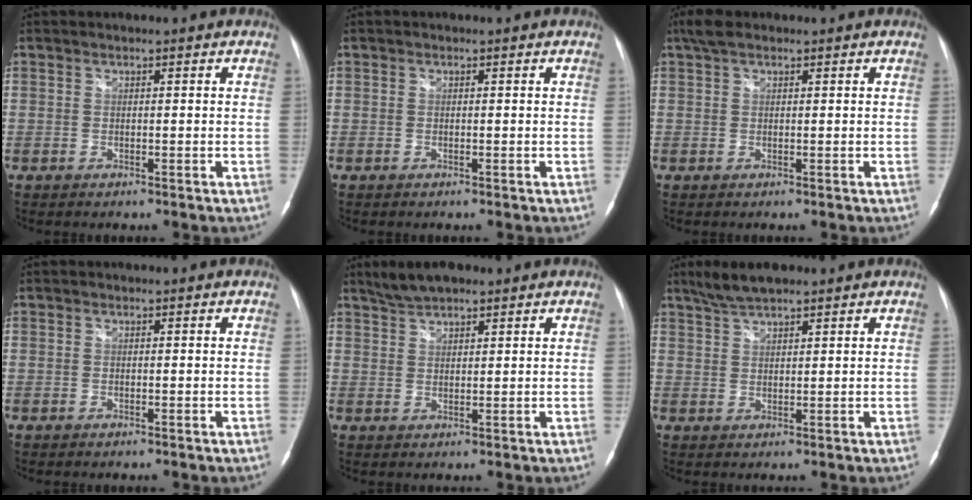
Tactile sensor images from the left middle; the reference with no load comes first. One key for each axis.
{"total": 0.0}
{"total": 2.8, "fx": 2.0, "fy": 1.1, "fz": 1.7, "tx": -0.037, "ty": 0.022, "tz": 0.040}
{"total": 0.0}
{"total": 4.6, "fx": 3.8, "fy": 1.2, "fz": 2.3, "tx": -0.054, "ty": 0.016, "tz": 0.073}
{"total": 4.9, "fx": 4.0, "fy": 1.0, "fz": 2.7, "tx": -0.060, "ty": 0.015, "tz": 0.078}